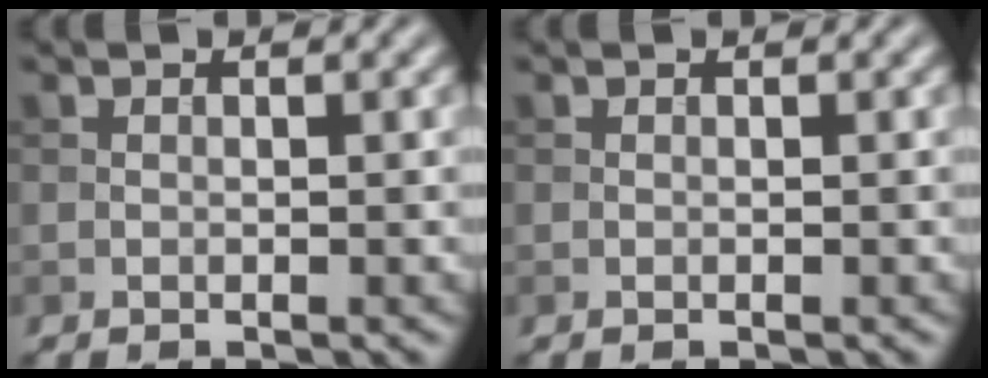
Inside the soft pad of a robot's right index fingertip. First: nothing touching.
{"total": 0.0}